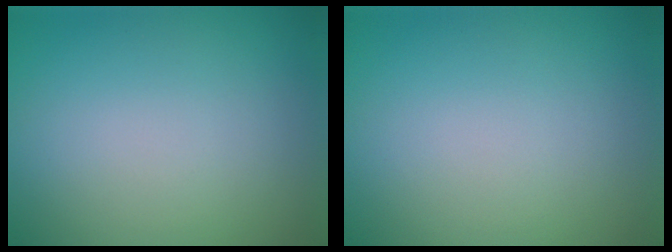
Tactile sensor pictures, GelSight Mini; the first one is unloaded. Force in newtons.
{"total": 0.0}